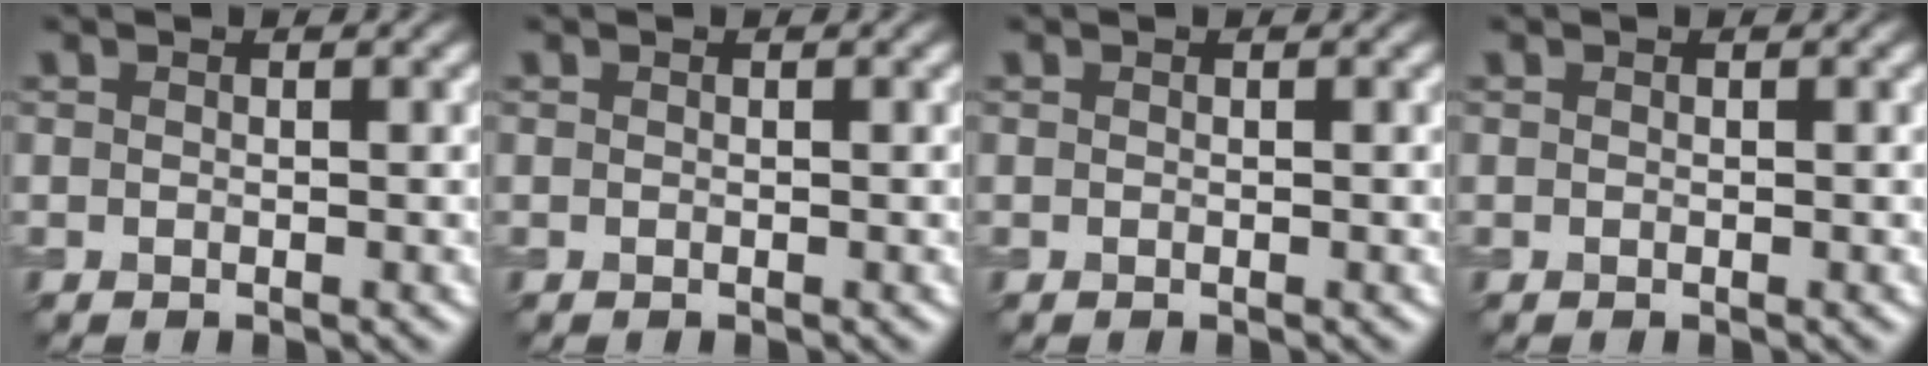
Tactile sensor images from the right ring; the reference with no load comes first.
{"total": 0.0}
{"total": 0.0}
{"total": 0.0}